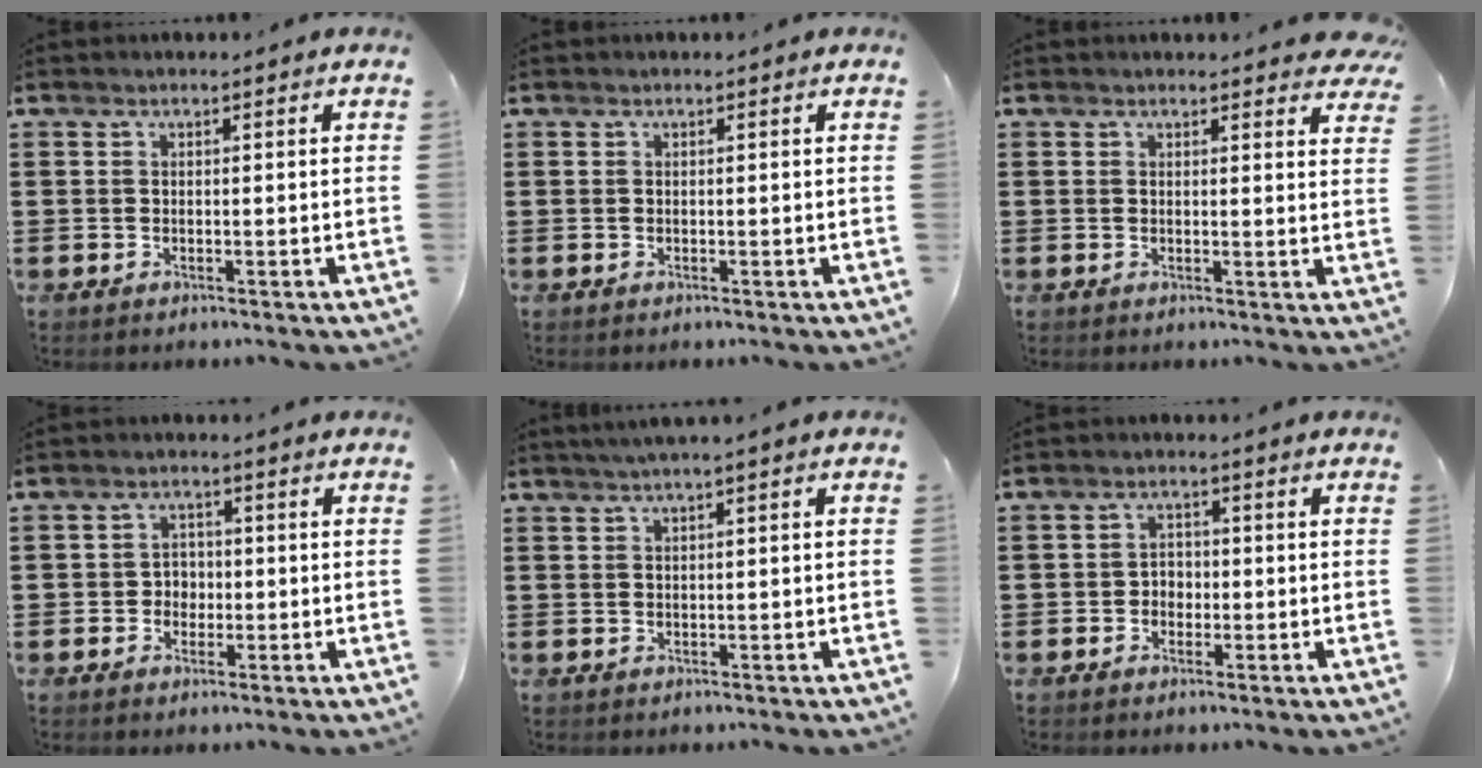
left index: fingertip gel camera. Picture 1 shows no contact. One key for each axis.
{"total": 0.0}
{"total": 2.2, "fx": 2.2, "fy": 0.4, "fz": 0.5, "tx": 0.000, "ty": -0.008, "tz": 0.038}
{"total": 2.7, "fx": -0.6, "fy": 2.3, "fz": 1.1, "tx": -0.030, "ty": 0.006, "tz": -0.016}
{"total": 1.2, "fx": 0.5, "fy": -0.2, "fz": 1.1, "tx": -0.018, "ty": -0.002, "tz": 0.008}
{"total": 2.2, "fx": -0.7, "fy": 1.9, "fz": 0.9, "tx": -0.023, "ty": 0.006, "tz": -0.019}